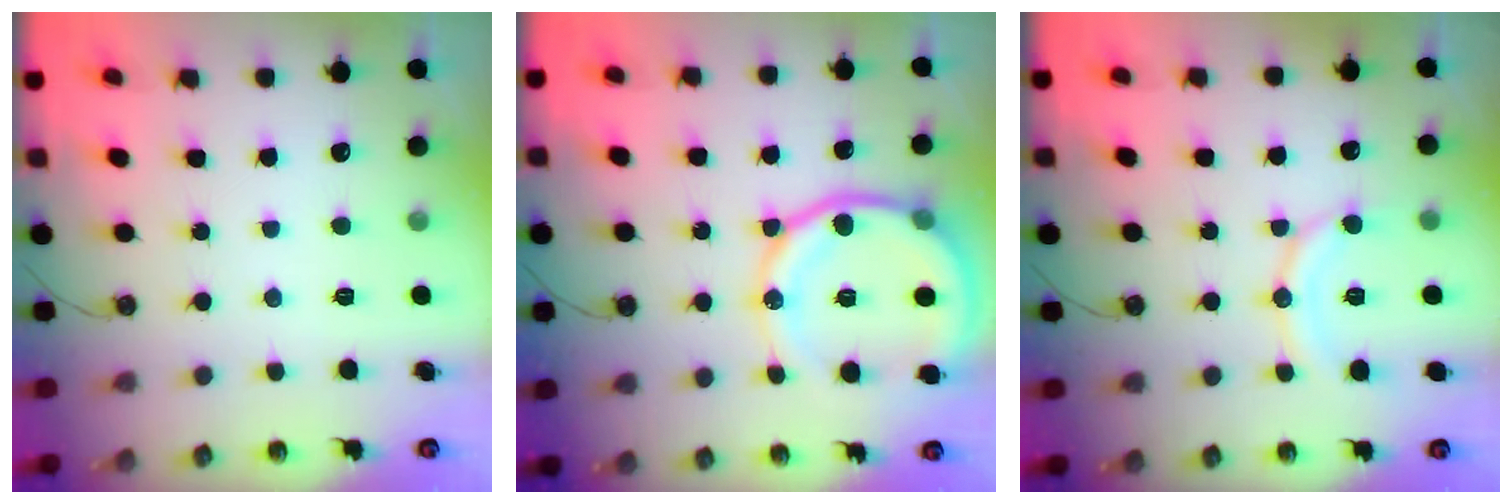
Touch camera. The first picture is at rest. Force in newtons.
{"total": 16.4, "press": 16.3, "slide": 1.9}
{"total": 10.5, "press": 10.5, "slide": 1.1}